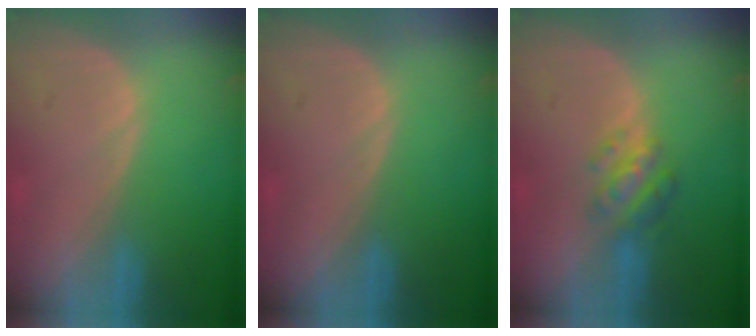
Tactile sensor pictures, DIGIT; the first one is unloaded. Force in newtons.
{"total": 0.0}
{"total": 4.8, "press": 4.8, "slide": 0.8}